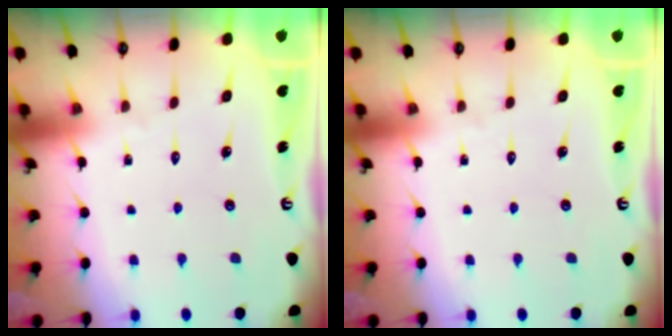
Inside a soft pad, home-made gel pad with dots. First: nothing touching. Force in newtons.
{"total": 0.0}